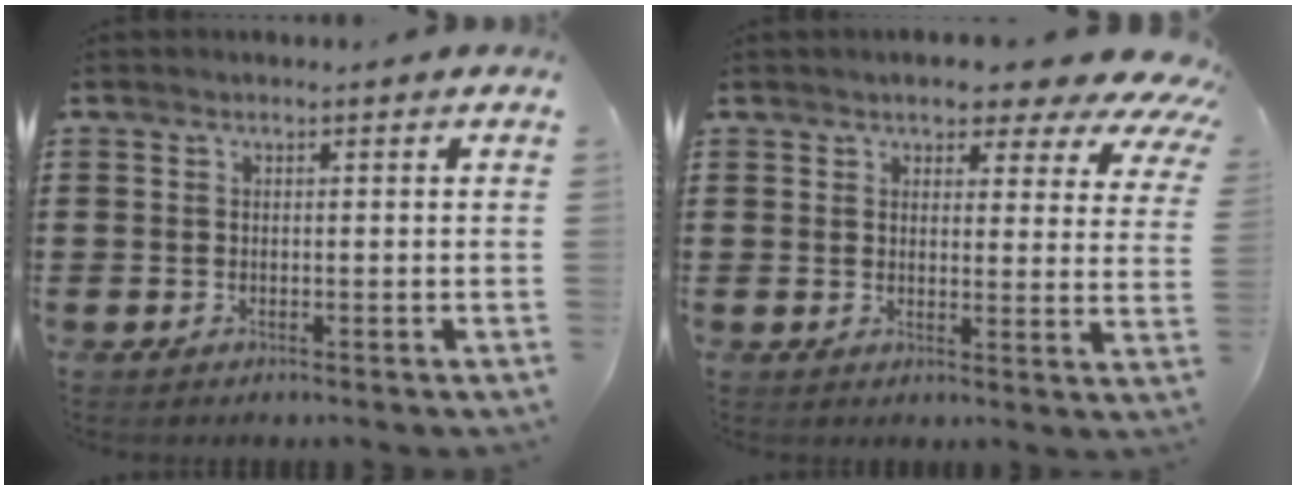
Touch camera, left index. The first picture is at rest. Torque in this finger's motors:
{"motor_torque": [2.14, 0.00, 1.05, 0.12]}